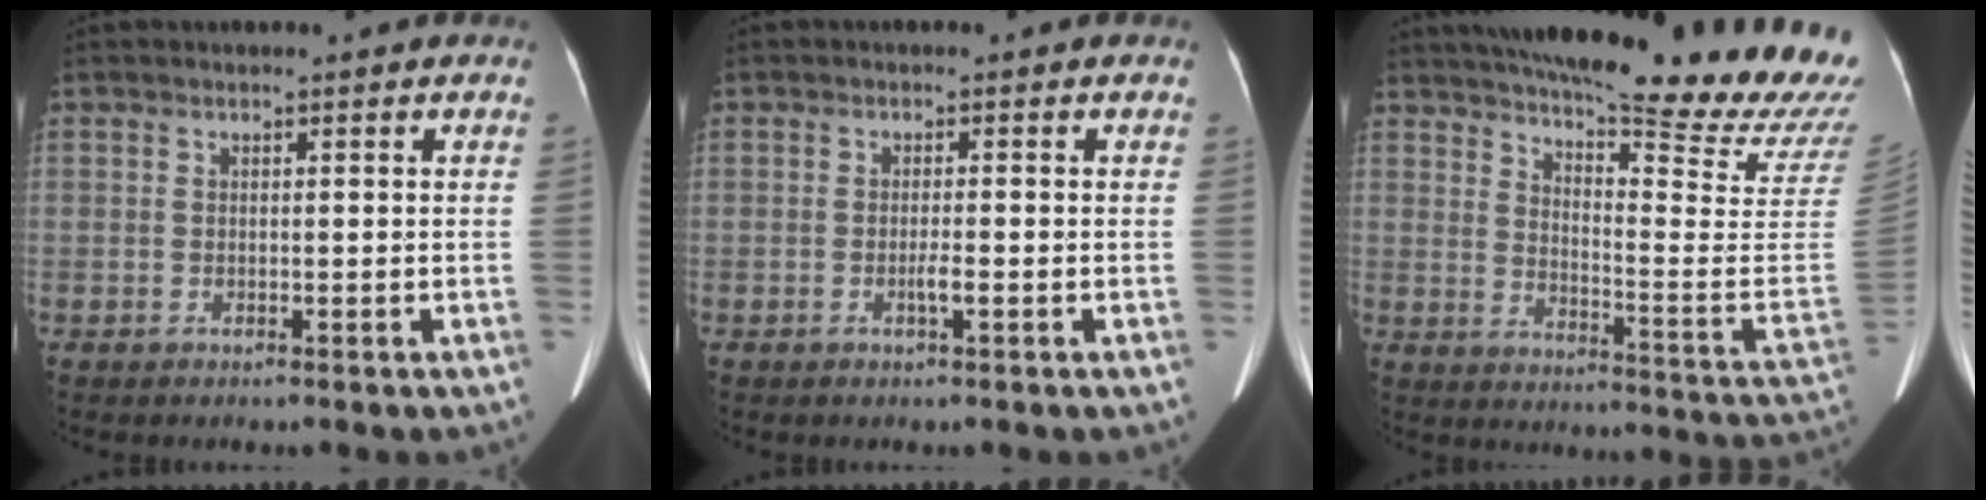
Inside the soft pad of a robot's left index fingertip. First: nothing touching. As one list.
[{"total": 1.4, "force": [-0.6, 0.0, 1.3], "torque": [-0.026, -0.001, -0.010]}, {"total": 29.6, "force": [25.0, 1.2, 15.8], "torque": [-0.219, -0.094, 0.317]}]